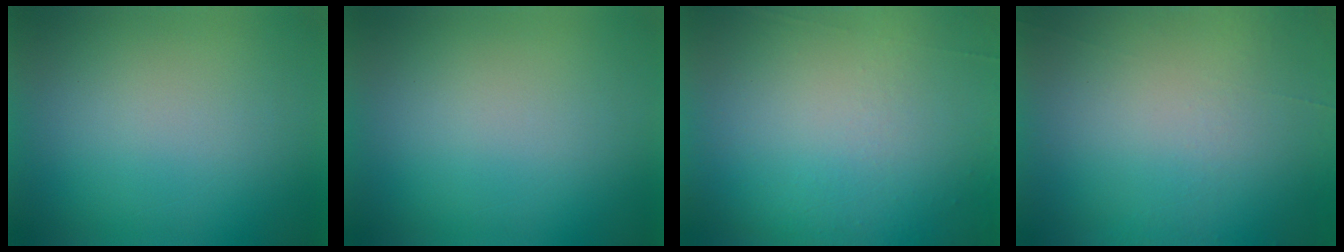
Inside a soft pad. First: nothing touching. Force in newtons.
{"total": 0.0}
{"total": 5.8}
{"total": 4.5}